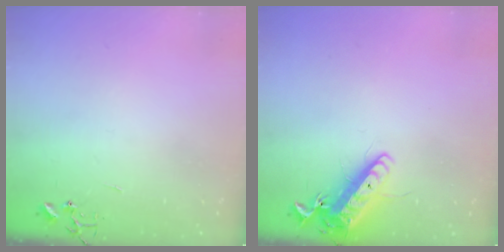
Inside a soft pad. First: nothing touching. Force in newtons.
{"total": 13.6, "press": 13.4, "slide": 2.3}